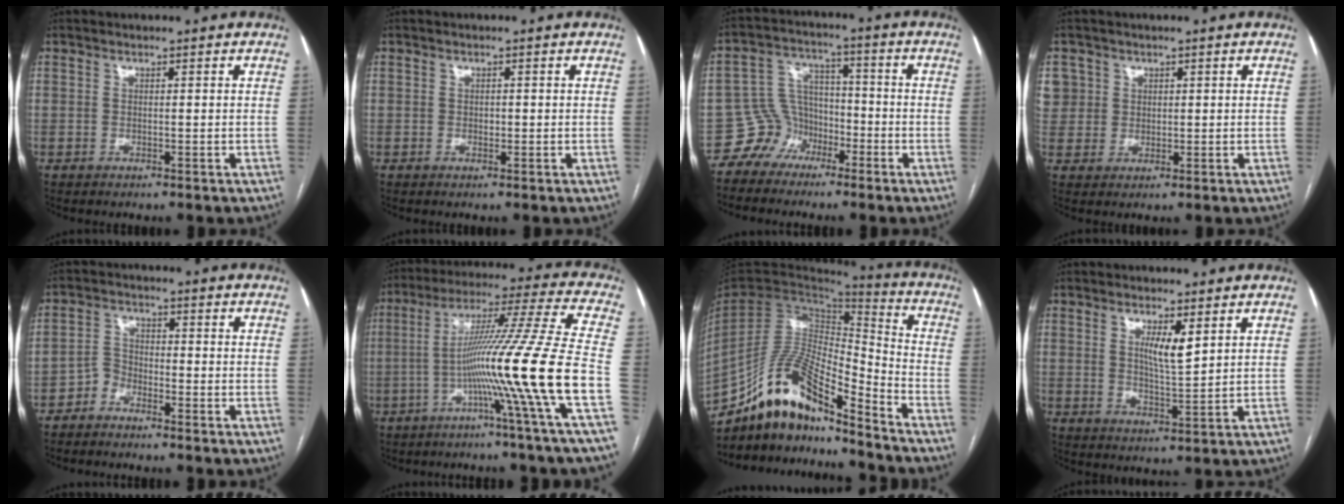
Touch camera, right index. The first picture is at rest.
{"total": 1.0, "force": [-0.1, 0.7, 0.6], "torque": [-0.009, 0.002, 0.001]}
{"total": 6.6, "force": [-4.2, 5.1, -0.1], "torque": [0.012, 0.034, -0.075]}
{"total": 6.1, "force": [2.2, 5.7, 0.4], "torque": [-0.006, 0.017, 0.056]}
{"total": 2.6, "force": [-2.2, 1.3, 0.4], "torque": [-0.003, 0.005, -0.044]}
{"total": 19.5, "force": [-5.2, -3.7, 18.4], "torque": [-0.310, -0.011, -0.102]}
{"total": 16.2, "force": [-13.3, 3.4, 8.5], "torque": [-0.153, 0.036, -0.243]}
{"total": 4.8, "force": [2.0, 0.7, 4.3], "torque": [-0.078, -0.009, 0.039]}